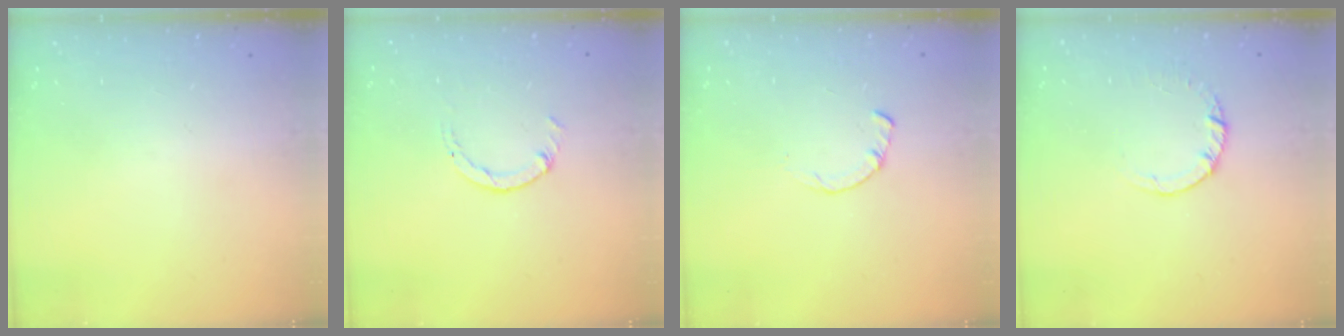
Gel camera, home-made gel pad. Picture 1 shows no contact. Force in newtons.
{"total": 1.1, "press": 1.1, "slide": 0.2}
{"total": 1.7, "press": 1.7, "slide": 0.2}
{"total": 2.5, "press": 2.5, "slide": 0.2}